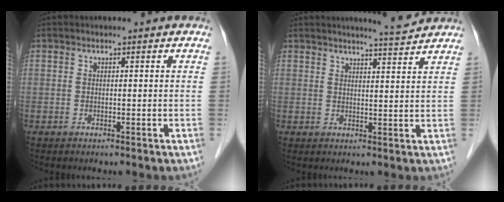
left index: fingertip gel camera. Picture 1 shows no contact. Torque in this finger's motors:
{"motor_torque": [0.52, -0.60, 0.11, 0.03]}